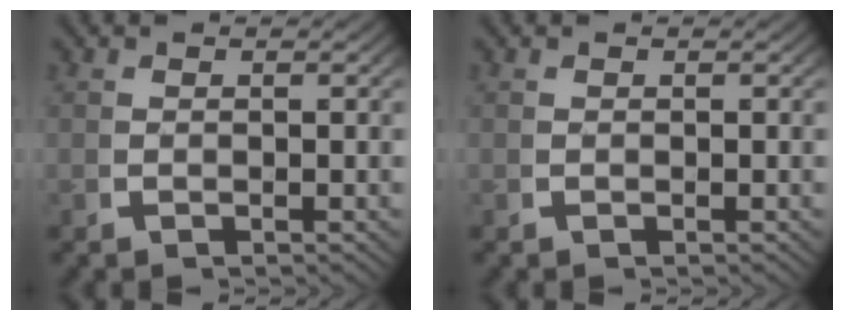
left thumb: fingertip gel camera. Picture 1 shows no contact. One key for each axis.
{"total": 0.0}